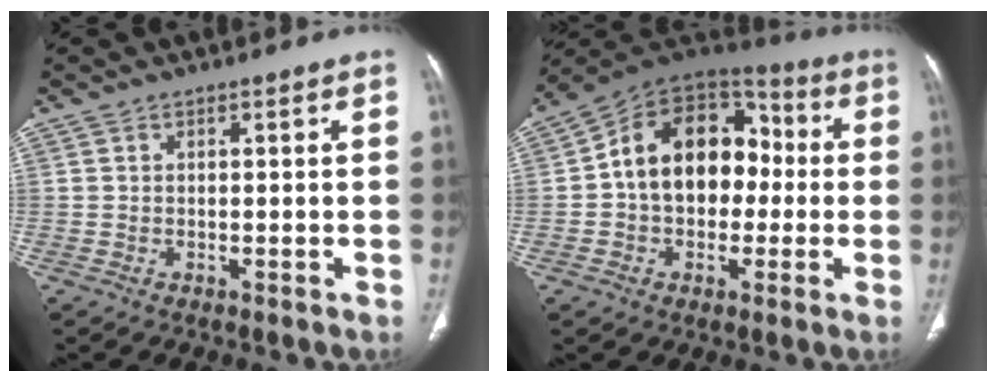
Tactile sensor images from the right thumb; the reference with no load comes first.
{"total": 17.5, "force": [-0.1, 12.7, 12.1], "torque": [-0.150, 0.050, -0.013]}